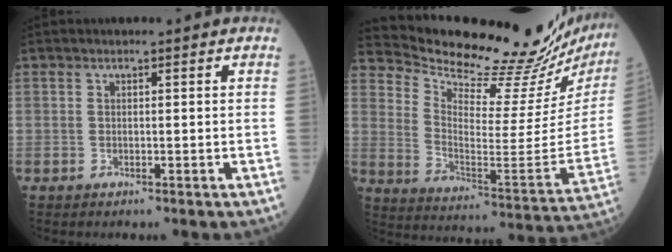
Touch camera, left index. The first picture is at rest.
{"total": 27.8, "force": [26.1, 2.3, 9.3], "torque": [-0.156, -0.122, 0.348]}